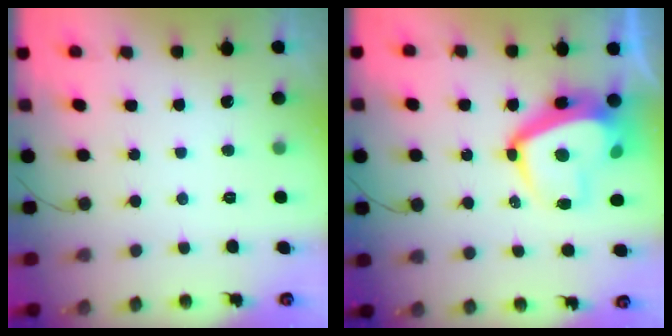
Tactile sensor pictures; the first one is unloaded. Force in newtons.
{"total": 12.5, "press": 12.4, "slide": 1.6}